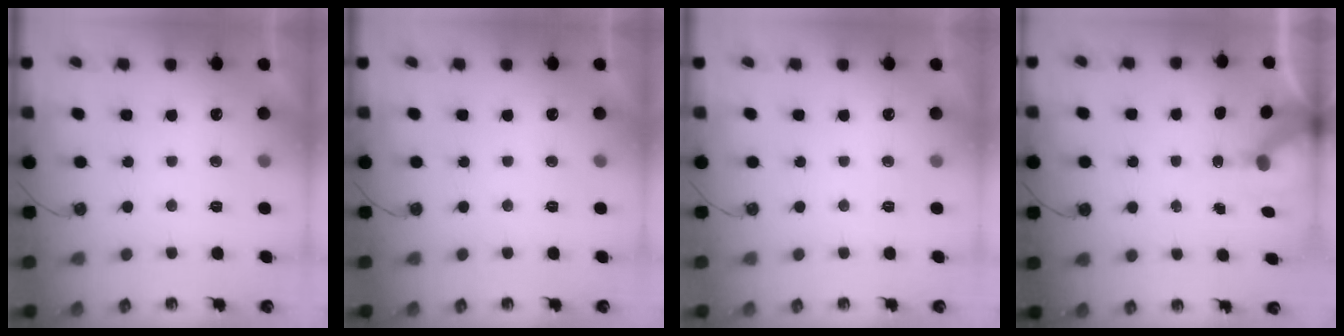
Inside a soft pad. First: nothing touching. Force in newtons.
{"total": 0.0}
{"total": 0.0}
{"total": 5.5, "press": 5.5, "slide": 0.7}